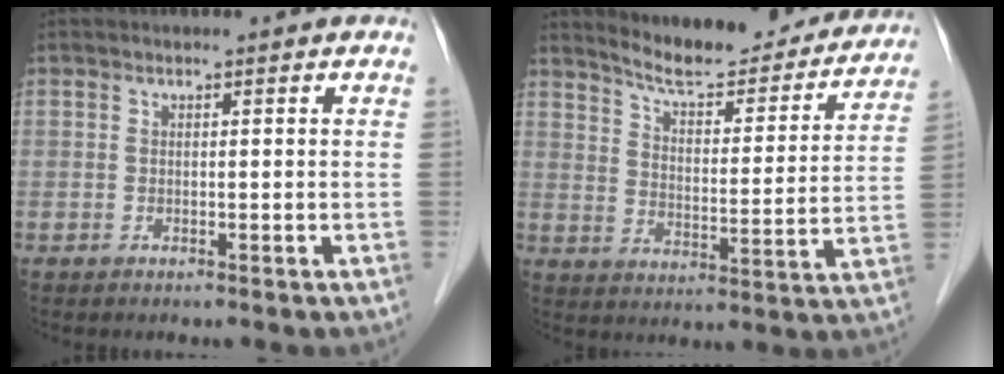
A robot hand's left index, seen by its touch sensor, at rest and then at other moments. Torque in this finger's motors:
{"motor_torque": [0.85, -0.73, 0.38, 0.09]}